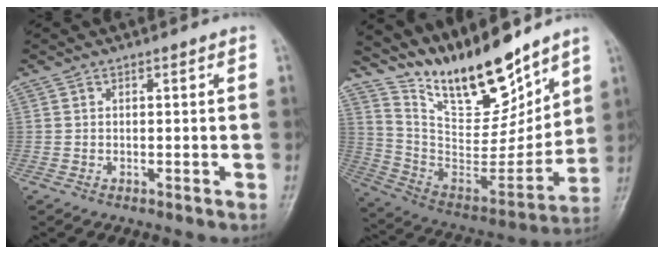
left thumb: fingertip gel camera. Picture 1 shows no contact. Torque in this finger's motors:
{"motor_torque": [0.48, 0.08, 0.76, -2.00, 0.27]}